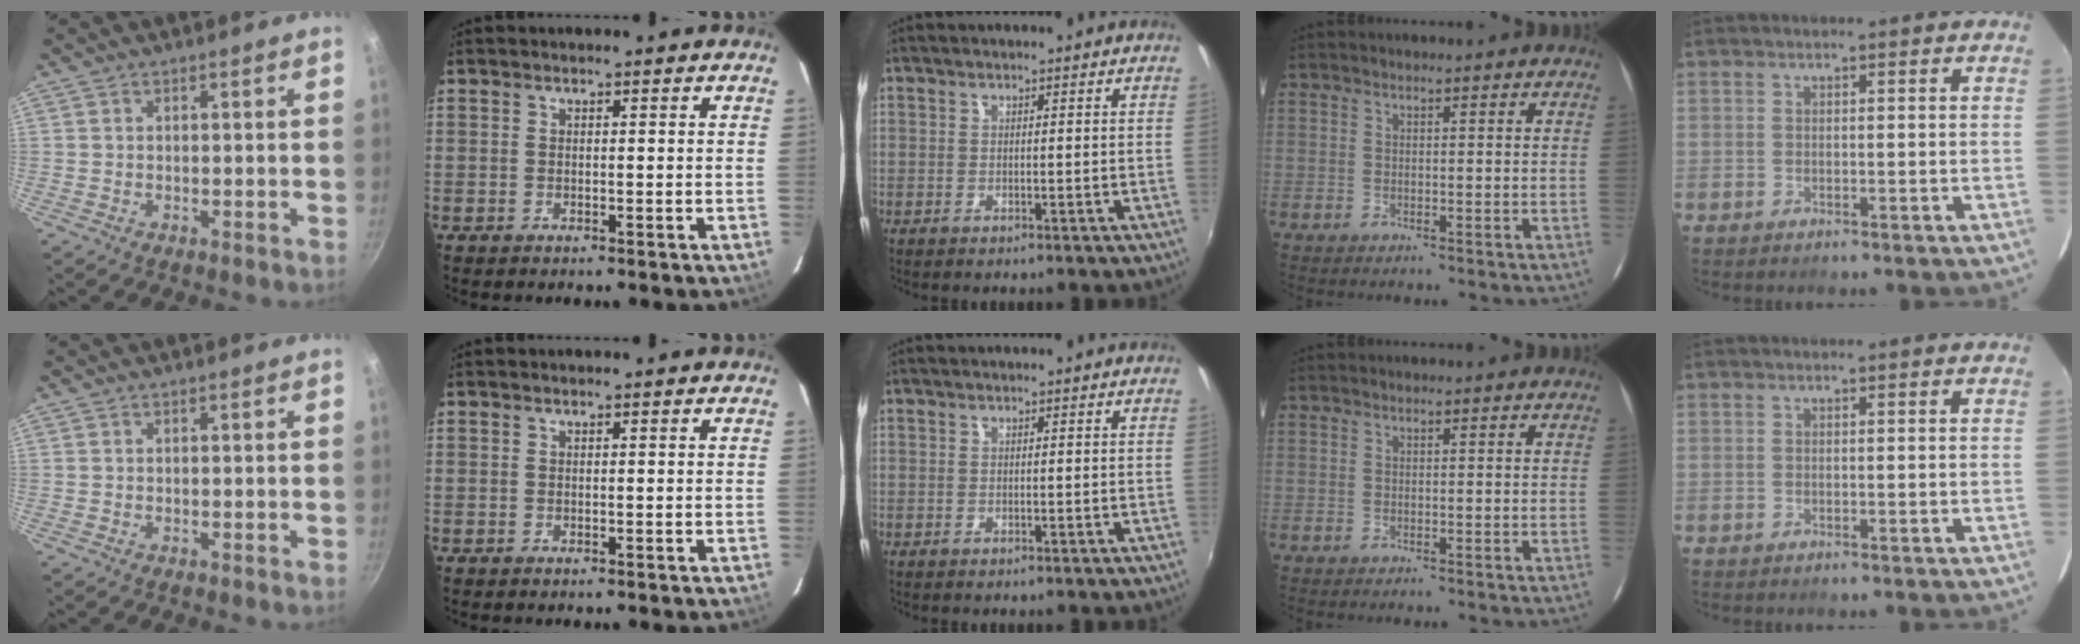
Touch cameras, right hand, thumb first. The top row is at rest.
{}